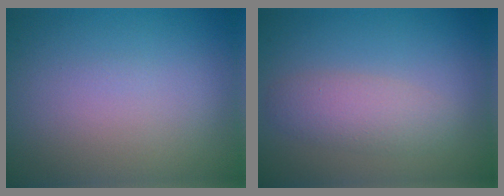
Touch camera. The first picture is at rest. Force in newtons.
{"total": 2.8, "press": 2.8, "slide": 0.1}